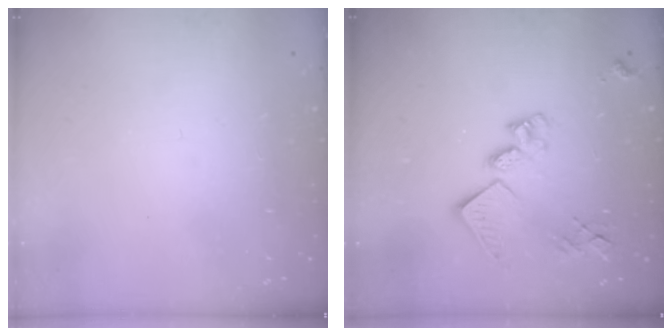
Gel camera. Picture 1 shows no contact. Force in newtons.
{"total": 17.1, "press": 17.1, "slide": 1.1}